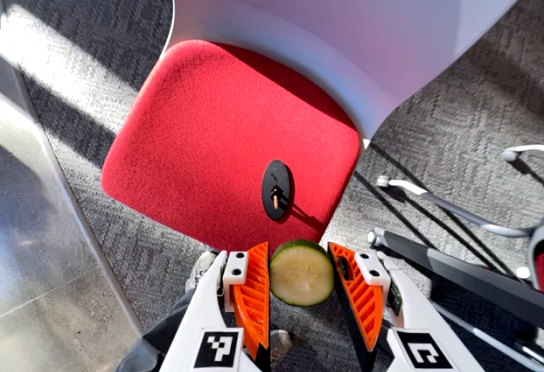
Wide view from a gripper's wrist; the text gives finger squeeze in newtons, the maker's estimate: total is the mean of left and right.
{"total": 8.3, "left": 8.8, "right": 7.8}